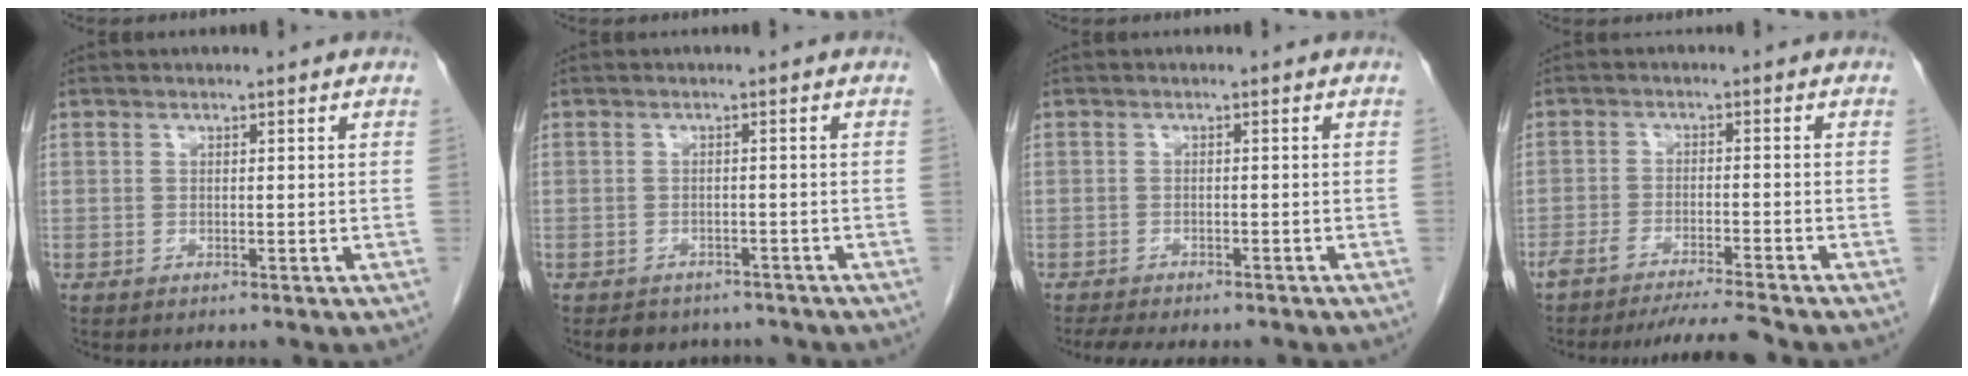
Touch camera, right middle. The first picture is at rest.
{"total": 4.7, "force": [-4.1, 2.3, 0.7], "torque": [-0.006, 0.006, -0.049]}
{"total": 6.3, "force": [-5.4, 1.8, 2.7], "torque": [-0.037, -0.005, -0.074]}
{"total": 7.2, "force": [-6.6, -1.5, 2.4], "torque": [-0.024, -0.014, -0.107]}